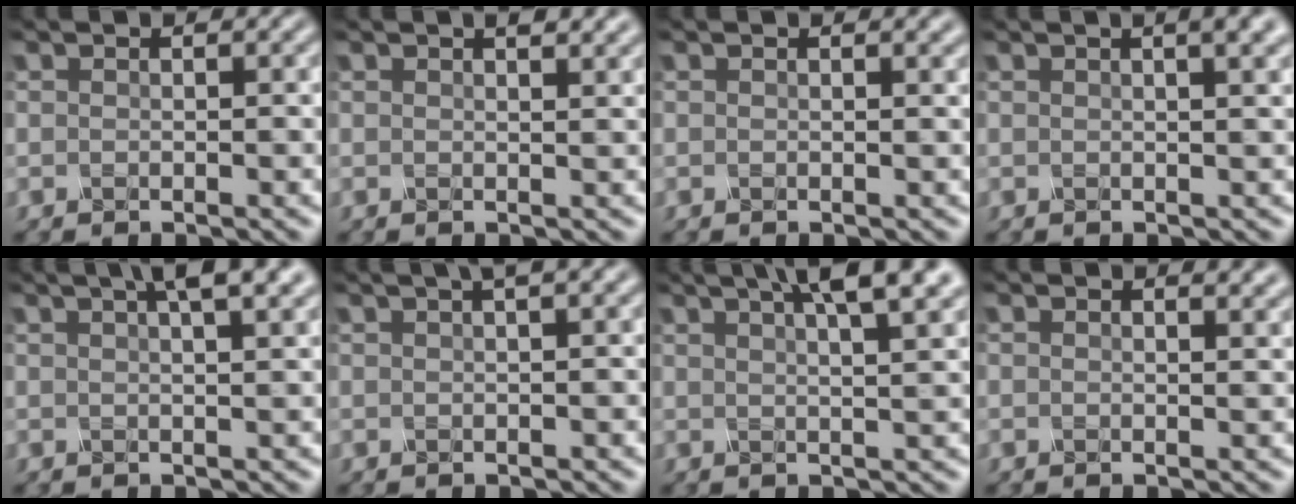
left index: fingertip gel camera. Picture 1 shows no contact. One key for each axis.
{"total": 1.7, "fx": 1.2, "fy": 0.5, "fz": 1.1, "tx": -0.013, "ty": 0.000, "tz": 0.015}
{"total": 1.1, "fx": 0.9, "fy": 0.2, "fz": 0.6, "tx": -0.007, "ty": 0.001, "tz": 0.012}
{"total": 4.8, "fx": 2.5, "fy": 1.9, "fz": 3.5, "tx": -0.024, "ty": 0.023, "tz": 0.002}
{"total": 5.5, "fx": 3.3, "fy": 1.5, "fz": 4.1, "tx": -0.038, "ty": 0.023, "tz": 0.026}
{"total": 2.7, "fx": 1.5, "fy": 0.4, "fz": 2.3, "tx": -0.029, "ty": 0.010, "tz": 0.021}
{"total": 7.6, "fx": 4.5, "fy": 2.2, "fz": 5.7, "tx": -0.055, "ty": 0.034, "tz": 0.034}
{"total": 1.8, "fx": 1.4, "fy": 0.6, "fz": 0.9, "tx": -0.007, "ty": 0.001, "tz": 0.018}